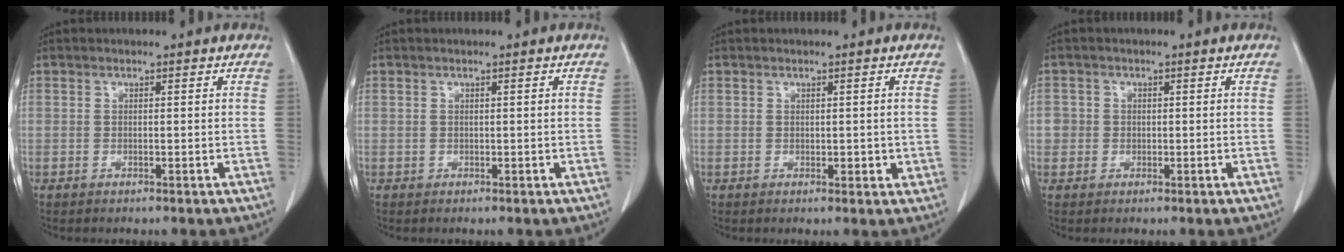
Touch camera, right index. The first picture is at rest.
{"total": 0.0}
{"total": 1.6, "force": [0.1, 1.2, 1.1], "torque": [-0.010, 0.000, 0.005]}
{"total": 2.1, "force": [-0.1, 2.1, 0.1], "torque": [0.010, 0.008, -0.005]}